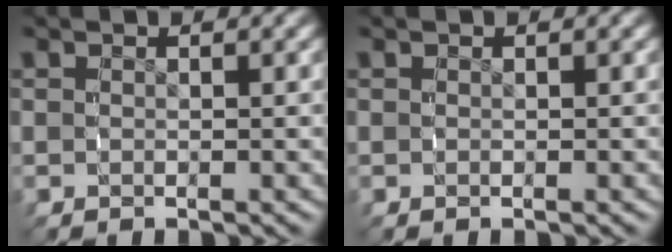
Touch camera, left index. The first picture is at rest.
{"total": 0.0}